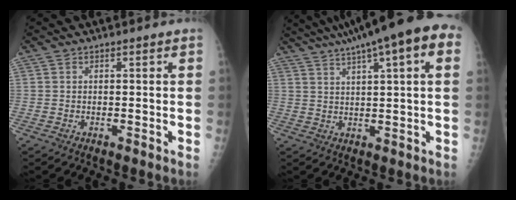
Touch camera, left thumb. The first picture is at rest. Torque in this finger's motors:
{"motor_torque": [3.14, -1.29, 2.15, -0.62, 0.44]}